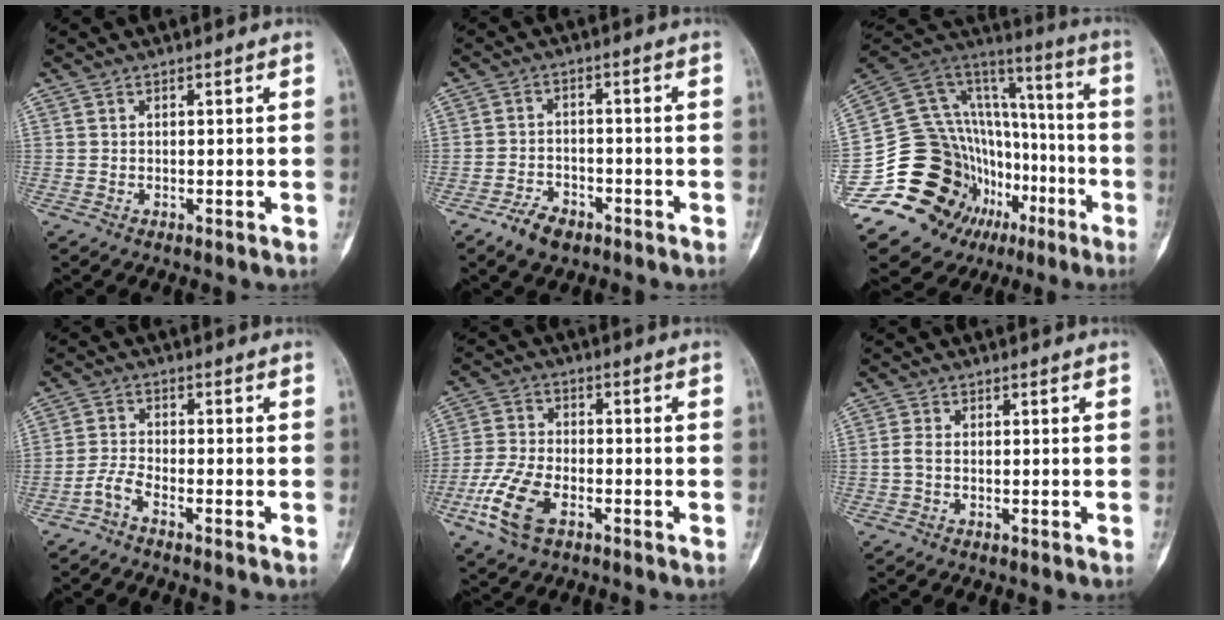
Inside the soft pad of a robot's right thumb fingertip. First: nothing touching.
{"total": 5.6, "force": [-3.8, 3.1, 2.8], "torque": [-0.043, 0.022, -0.065]}
{"total": 29.7, "force": [-10.7, 22.1, 16.8], "torque": [-0.232, 0.150, -0.155]}
{"total": 2.9, "force": [-2.3, 0.4, 1.8], "torque": [-0.046, 0.011, -0.054]}
{"total": 10.8, "force": [-4.7, 5.8, 7.8], "torque": [-0.173, 0.010, -0.094]}
{"total": 1.5, "force": [-0.3, 0.6, 1.3], "torque": [-0.034, -0.001, -0.011]}